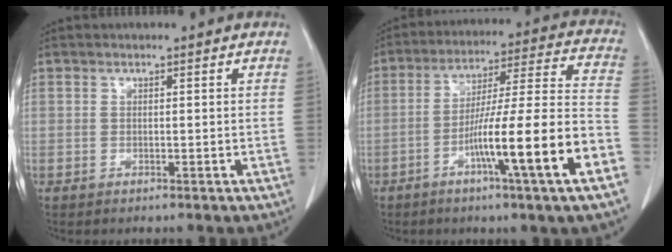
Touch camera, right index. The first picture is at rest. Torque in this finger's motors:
{"motor_torque": [2.14, 0.00, 1.05, 0.21]}